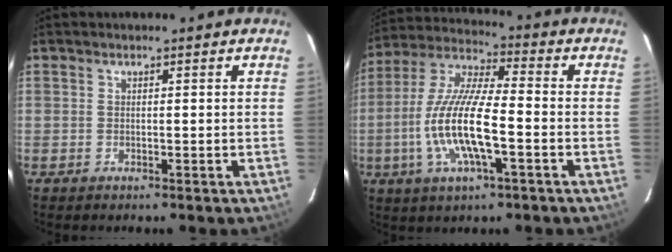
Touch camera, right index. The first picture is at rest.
{"total": 15.2, "force": [-4.1, 3.7, 14.1], "torque": [-0.288, -0.008, -0.079]}